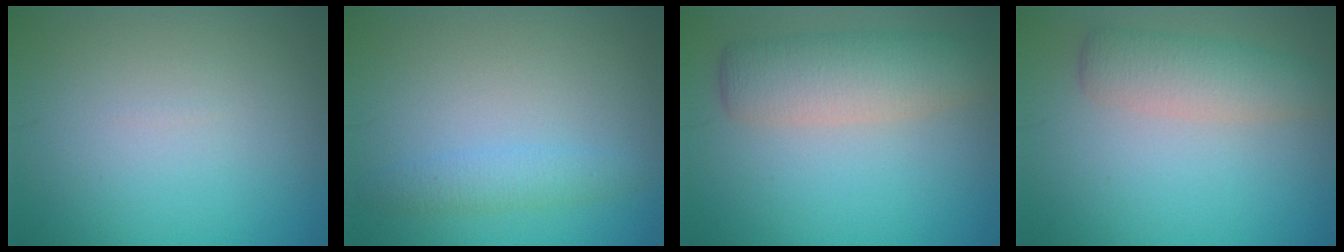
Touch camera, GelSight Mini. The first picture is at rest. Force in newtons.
{"total": 2.0, "press": 2.0, "slide": 0.1}
{"total": 5.5, "press": 5.5, "slide": 0.2}
{"total": 3.7, "press": 3.7, "slide": 0.1}